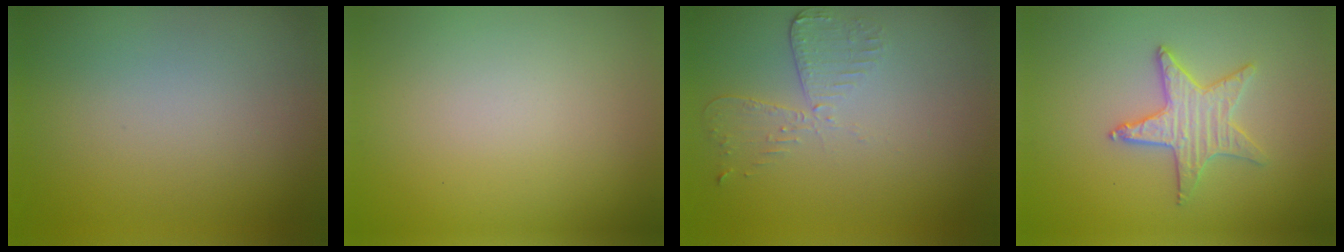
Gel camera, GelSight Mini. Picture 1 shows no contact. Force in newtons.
{"total": 0.0}
{"total": 2.7, "press": 2.4, "slide": 1.2}
{"total": 3.2, "press": 3.1, "slide": 0.3}